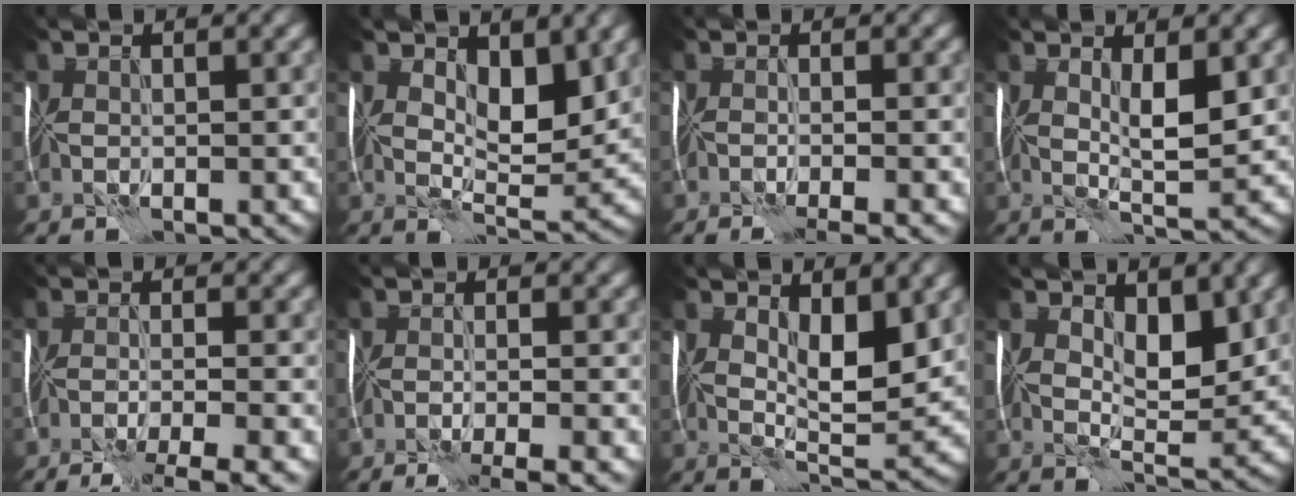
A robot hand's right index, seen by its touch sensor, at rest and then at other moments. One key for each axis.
{"total": 5.0, "fx": 2.2, "fy": 2.3, "fz": 3.8, "tx": -0.059, "ty": -0.012, "tz": 0.039}
{"total": 3.8, "fx": -2.3, "fy": 0.9, "fz": 2.9, "tx": -0.029, "ty": -0.003, "tz": -0.030}
{"total": 3.8, "fx": 1.0, "fy": 0.9, "fz": 3.5, "tx": -0.065, "ty": -0.003, "tz": 0.021}
{"total": 7.4, "fx": -5.6, "fy": 1.3, "fz": 4.6, "tx": -0.070, "ty": -0.019, "tz": -0.081}
{"total": 5.8, "fx": -4.2, "fy": 1.1, "fz": 3.8, "tx": -0.047, "ty": -0.014, "tz": -0.056}
{"total": 5.5, "fx": 1.8, "fy": 2.2, "fz": 4.7, "tx": -0.083, "ty": -0.008, "tz": 0.035}
{"total": 4.5, "fx": 1.9, "fy": 2.1, "fz": 3.4, "tx": -0.056, "ty": -0.010, "tz": 0.035}